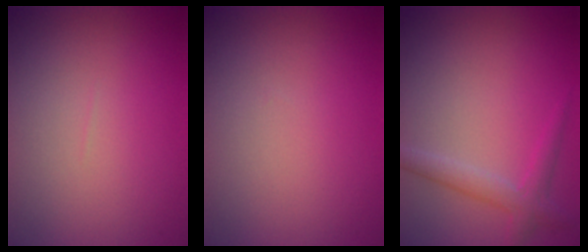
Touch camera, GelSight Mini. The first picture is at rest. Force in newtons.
{"total": 0.0}
{"total": 2.3, "press": 2.3, "slide": 0.1}